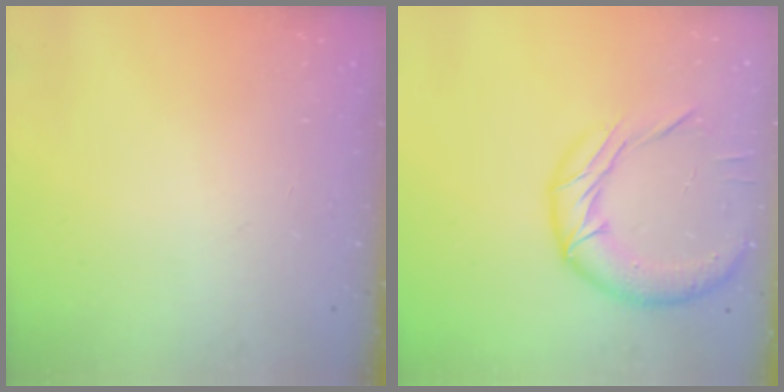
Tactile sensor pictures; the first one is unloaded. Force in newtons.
{"total": 15.8, "press": 15.8, "slide": 1.2}